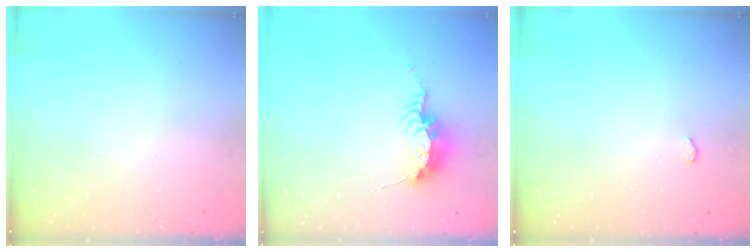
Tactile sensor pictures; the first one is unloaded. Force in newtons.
{"total": 8.7, "press": 8.6, "slide": 0.9}
{"total": 2.2, "press": 2.2, "slide": 0.3}